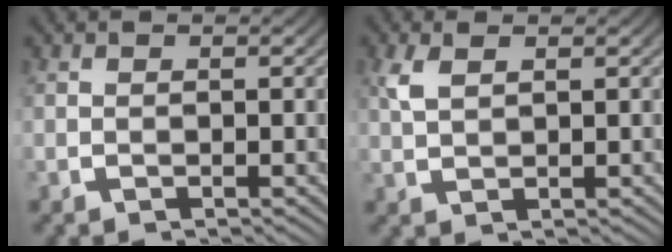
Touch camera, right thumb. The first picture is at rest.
{"total": 1.9, "force": [1.2, 0.8, 1.3], "torque": [-0.034, 0.001, 0.031]}